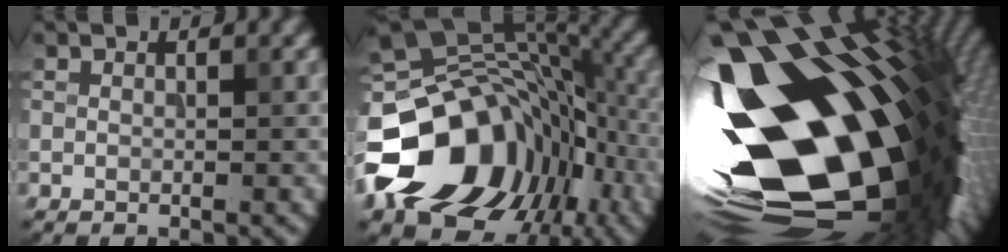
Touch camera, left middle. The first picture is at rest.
{"total": 16.8, "force": [-6.1, 11.9, 10.1], "torque": [-0.183, -0.004, -0.108]}
{"total": 21.8, "force": [-1.8, 11.1, 18.7], "torque": [-0.263, -0.014, -0.038]}